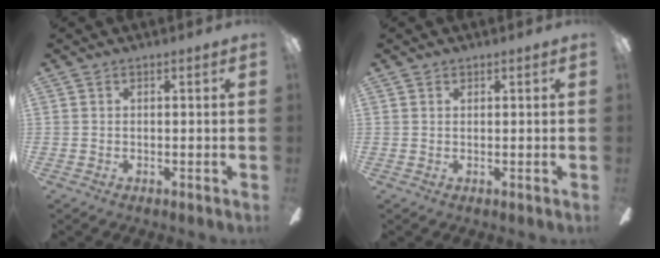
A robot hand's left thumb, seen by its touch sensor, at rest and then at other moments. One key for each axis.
{"total": 0.5, "fx": 0.4, "fy": 0.3, "fz": 0.1, "tx": -0.002, "ty": 0.000, "tz": 0.008}